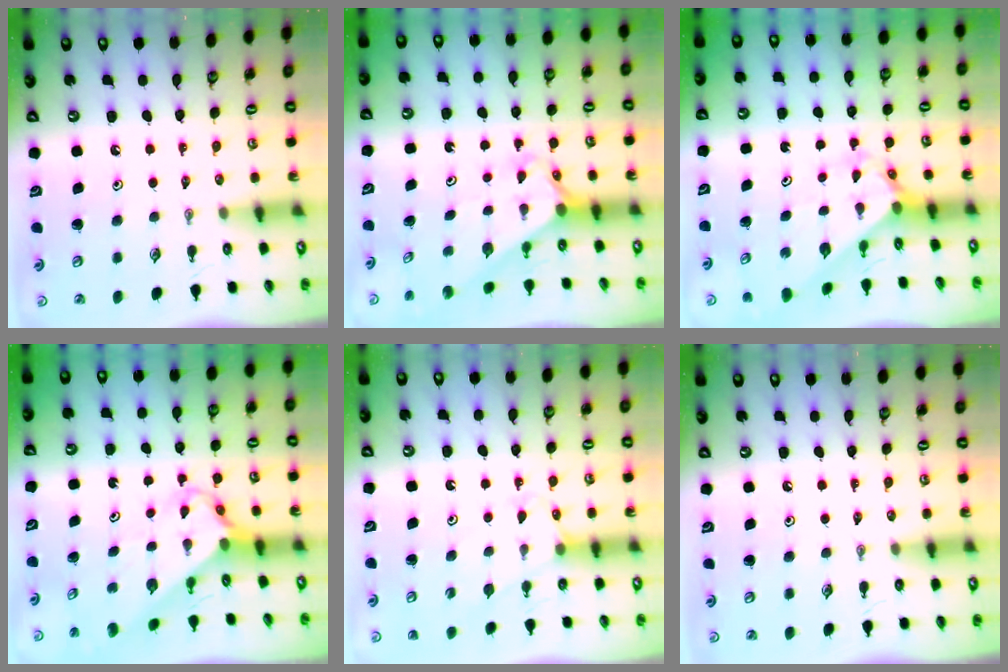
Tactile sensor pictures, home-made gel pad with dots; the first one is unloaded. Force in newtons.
{"total": 2.0, "press": 2.0, "slide": 0.2}
{"total": 2.3, "press": 2.3, "slide": 0.2}
{"total": 2.9, "press": 2.9, "slide": 0.3}
{"total": 5.9, "press": 5.8, "slide": 0.6}
{"total": 0.0}